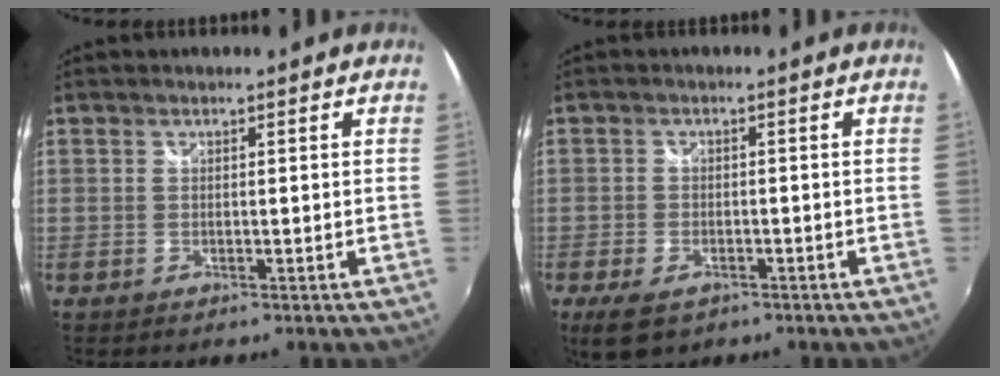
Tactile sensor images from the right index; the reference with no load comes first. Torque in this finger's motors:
{"motor_torque": [0.62, -0.46, 0.25, 0.03]}